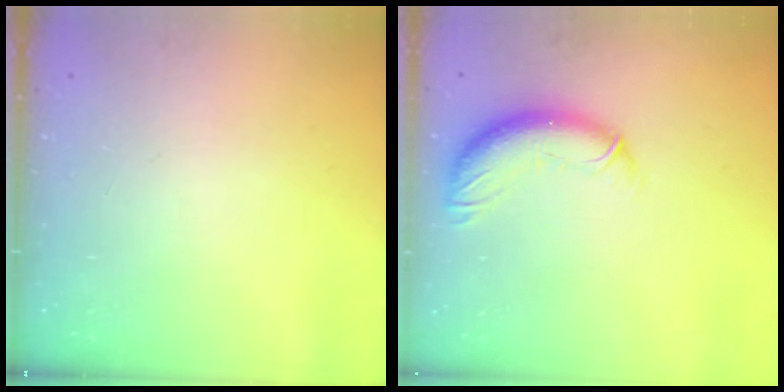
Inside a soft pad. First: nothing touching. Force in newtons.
{"total": 11.5, "press": 11.2, "slide": 2.6}